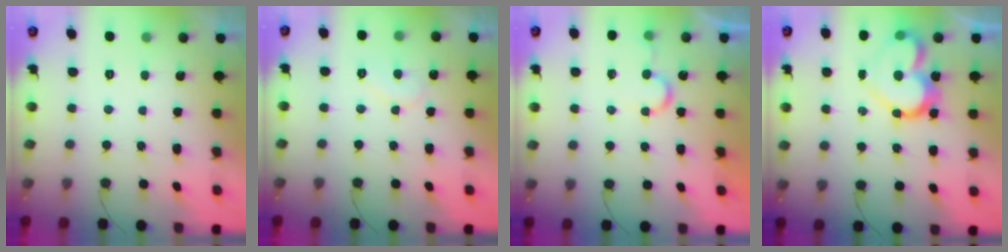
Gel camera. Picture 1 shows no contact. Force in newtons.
{"total": 6.5, "press": 6.5, "slide": 0.5}
{"total": 6.2, "press": 6.2, "slide": 0.5}
{"total": 14.8, "press": 14.7, "slide": 1.3}